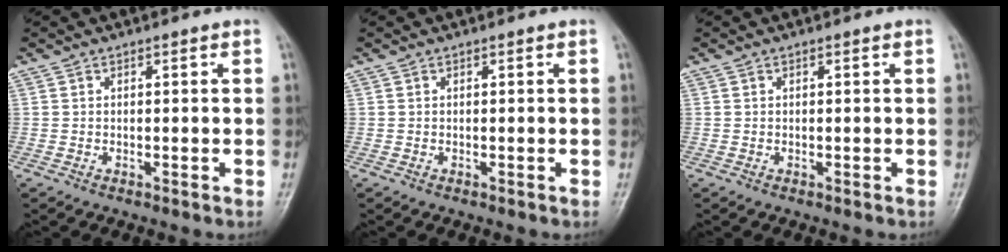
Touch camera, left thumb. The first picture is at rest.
{"total": 0.0}
{"total": 0.0}